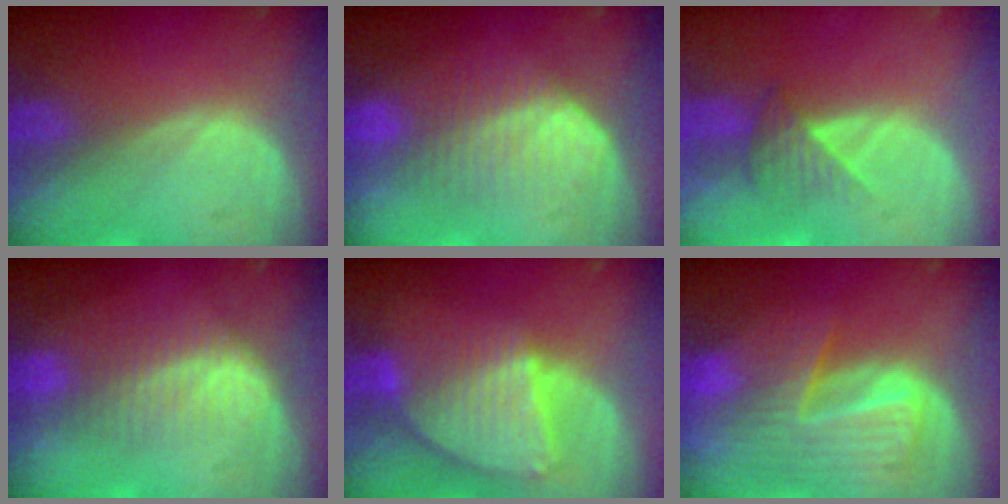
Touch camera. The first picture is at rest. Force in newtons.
{"total": 6.7, "press": 6.6, "slide": 1.4}
{"total": 3.5, "press": 3.1, "slide": 1.5}
{"total": 7.1, "press": 6.3, "slide": 3.3}
{"total": 8.6, "press": 7.5, "slide": 4.2}
{"total": 9.9, "press": 8.6, "slide": 5.0}